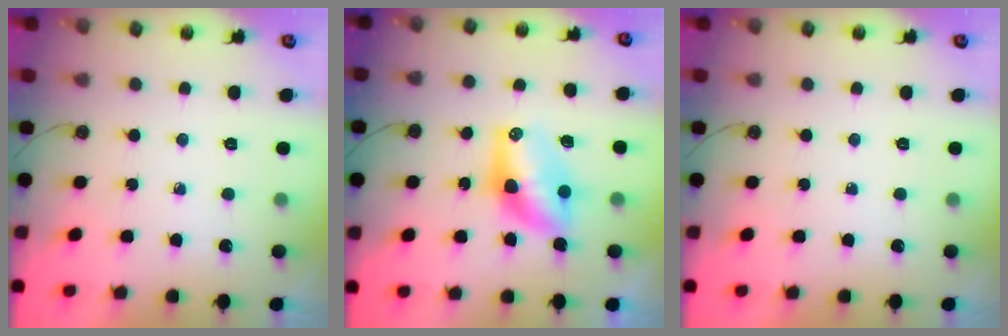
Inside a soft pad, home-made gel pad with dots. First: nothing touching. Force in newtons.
{"total": 9.1, "press": 8.8, "slide": 2.6}
{"total": 0.0}